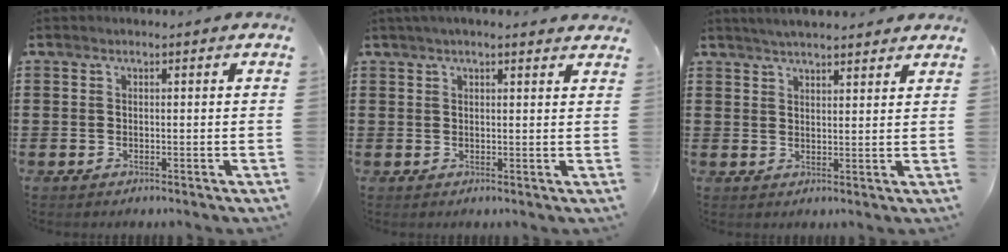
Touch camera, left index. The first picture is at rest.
{"total": 2.2, "force": [1.8, 0.1, 1.3], "torque": [-0.028, 0.004, 0.032]}
{"total": 3.3, "force": [3.2, 0.0, 0.8], "torque": [-0.023, -0.004, 0.059]}